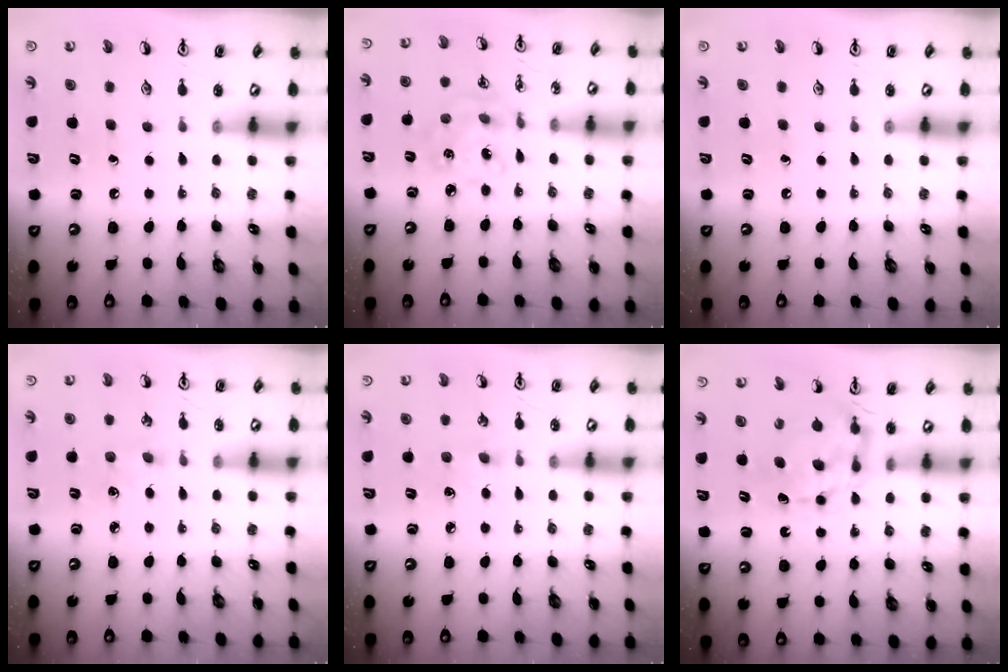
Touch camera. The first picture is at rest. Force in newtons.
{"total": 6.2, "press": 6.2, "slide": 0.3}
{"total": 0.0}
{"total": 4.1, "press": 4.1, "slide": 0.5}
{"total": 4.5, "press": 4.4, "slide": 0.6}
{"total": 8.4, "press": 8.4, "slide": 0.6}